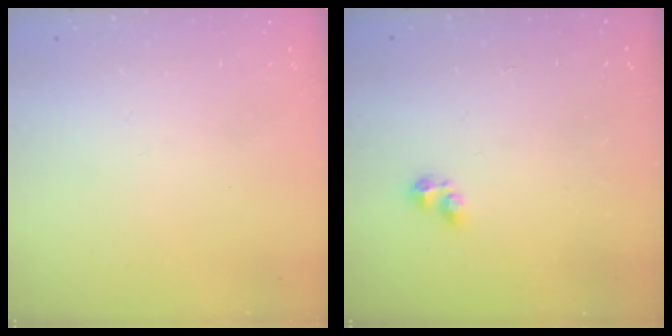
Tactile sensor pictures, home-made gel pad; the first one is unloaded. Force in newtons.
{"total": 2.8, "press": 2.7, "slide": 0.5}